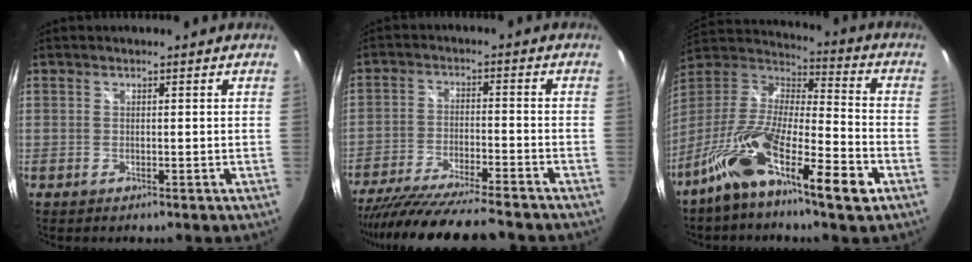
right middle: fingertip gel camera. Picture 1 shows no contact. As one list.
[{"total": 18.1, "force": [-16.0, 1.0, 8.5], "torque": [-0.165, -0.040, -0.256]}, {"total": 18.9, "force": [-10.4, 4.1, 15.2], "torque": [-0.280, -0.021, -0.196]}]